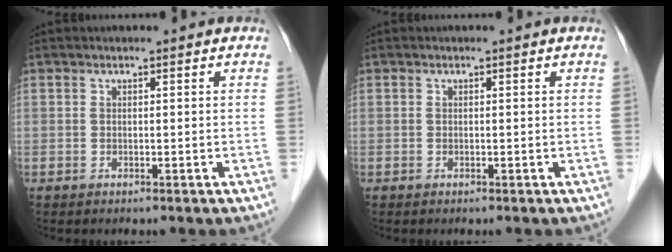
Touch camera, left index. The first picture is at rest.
{"total": 0.0}